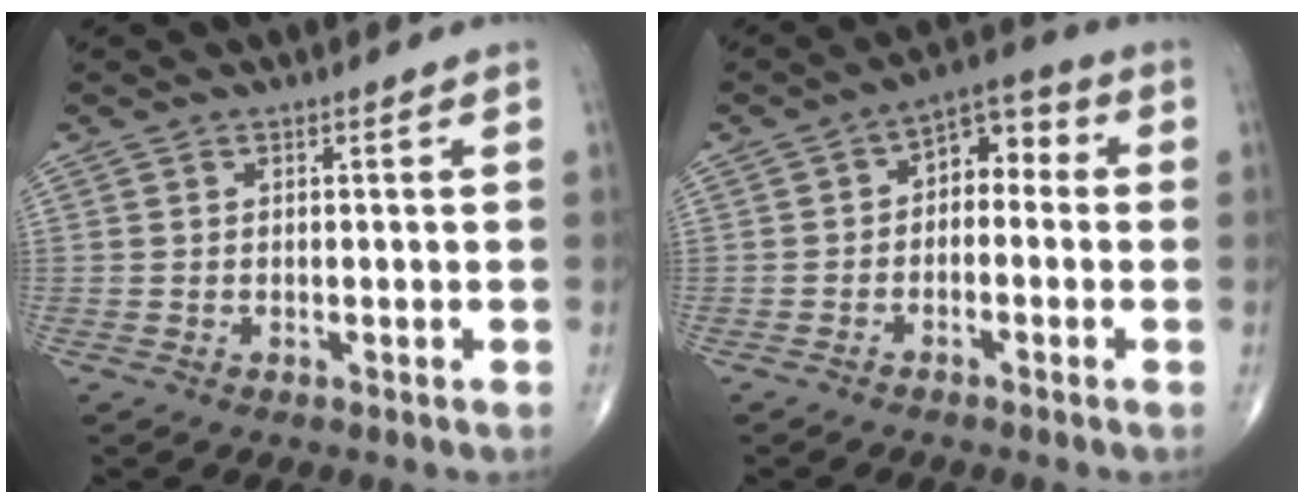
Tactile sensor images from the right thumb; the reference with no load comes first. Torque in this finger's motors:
{"motor_torque": [0.02, 0.20, -0.08, -0.11, 0.03]}